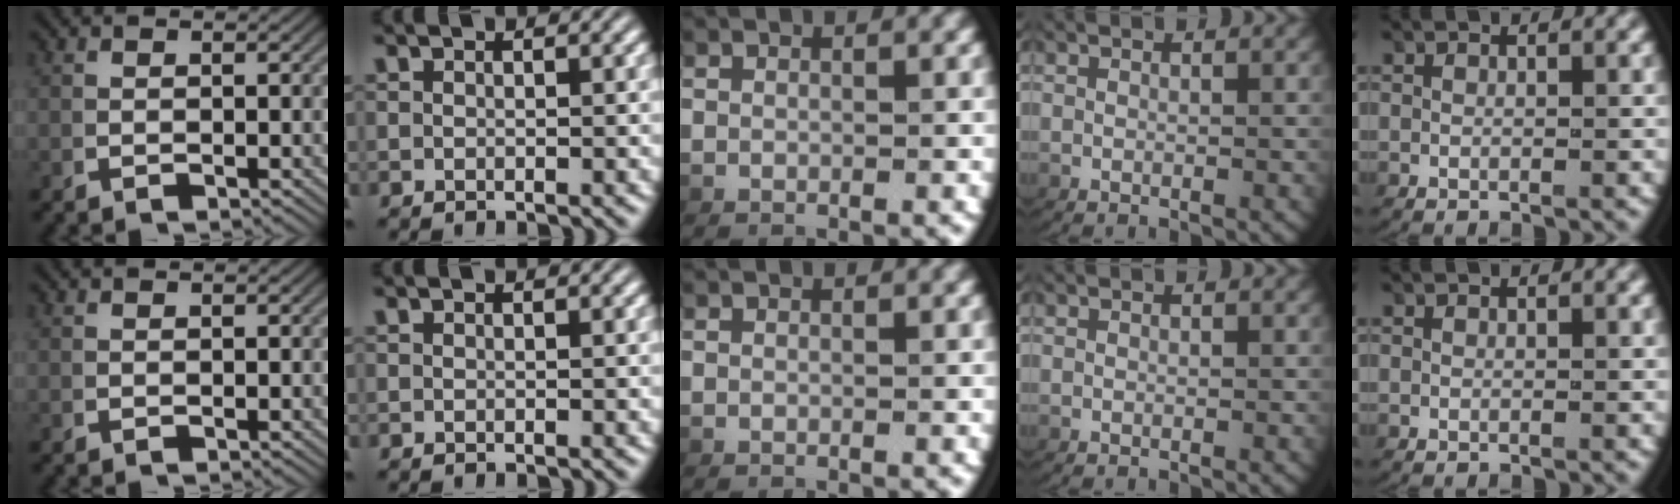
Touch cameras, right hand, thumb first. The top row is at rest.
{}